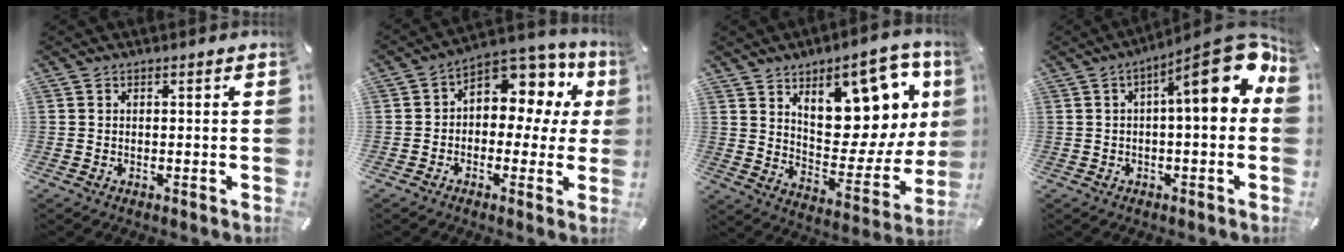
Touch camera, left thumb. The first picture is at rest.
{"total": 9.7, "force": [2.9, 6.8, 6.3], "torque": [-0.084, -0.032, 0.051]}
{"total": 20.3, "force": [10.8, 9.9, 14.0], "torque": [-0.185, -0.082, 0.182]}
{"total": 16.3, "force": [4.9, 4.6, 14.9], "torque": [-0.192, -0.043, 0.067]}